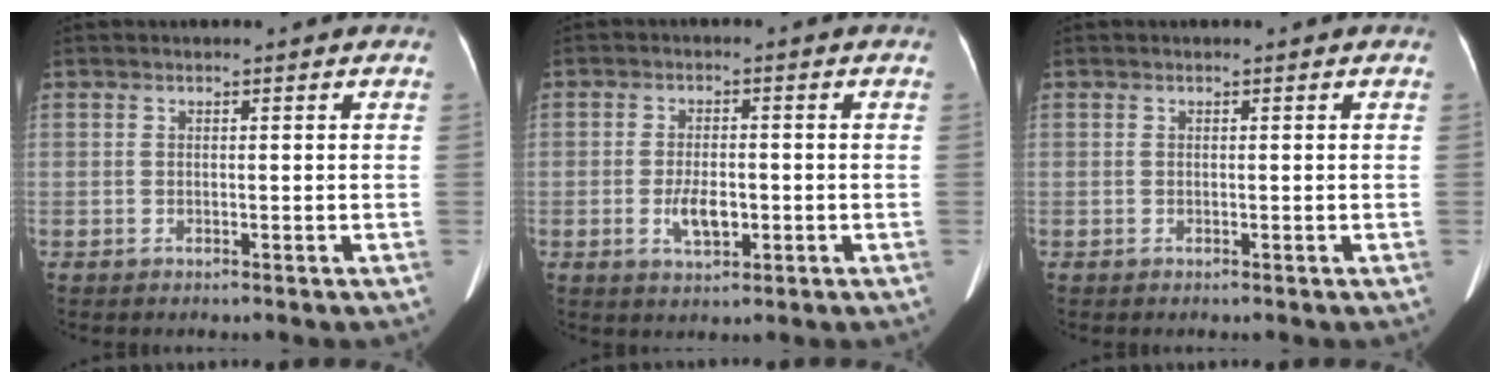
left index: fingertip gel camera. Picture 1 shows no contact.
{"total": 4.4, "force": [-1.2, 1.9, 3.7], "torque": [-0.073, 0.000, -0.018]}
{"total": 0.0}